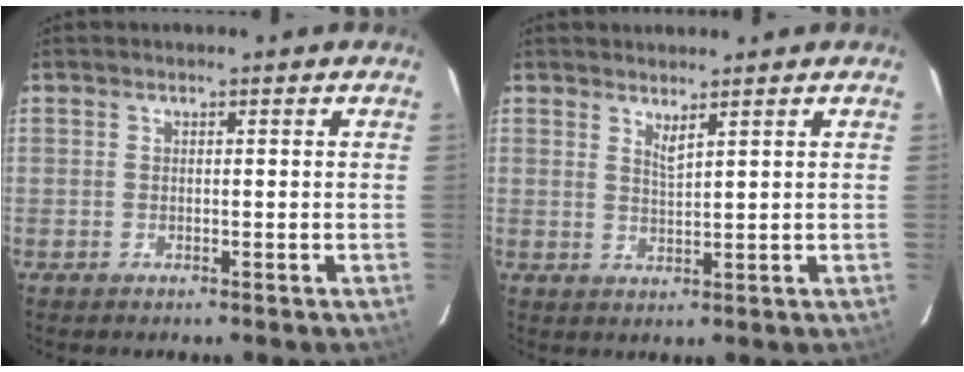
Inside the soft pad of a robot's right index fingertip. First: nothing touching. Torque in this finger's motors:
{"motor_torque": [-0.14, 0.04, 0.06, 0.01]}